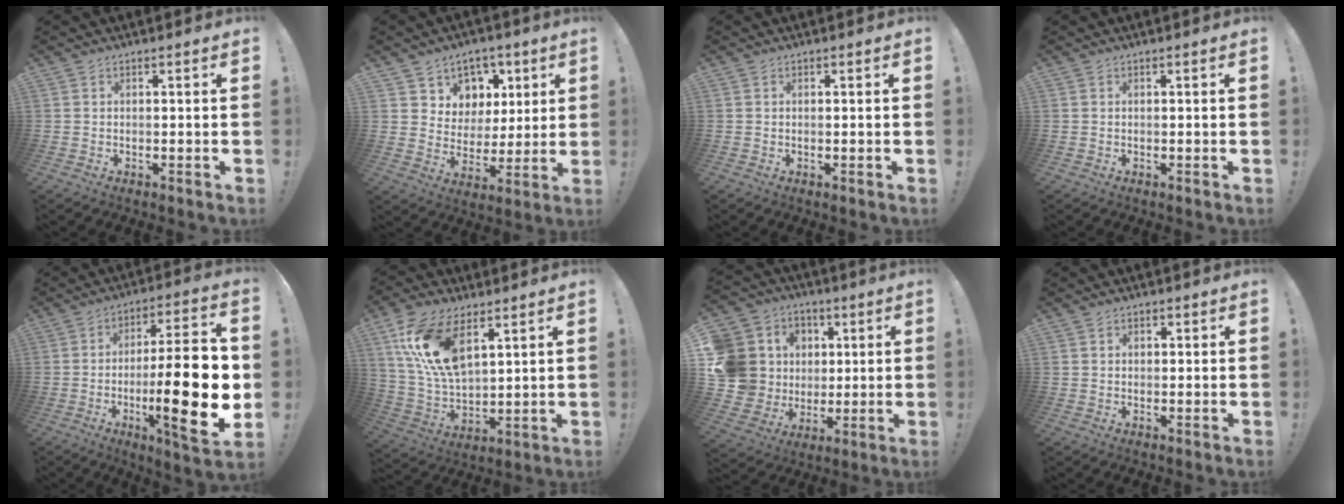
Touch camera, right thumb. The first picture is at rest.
{"total": 8.9, "force": [4.4, 7.7, 0.4], "torque": [-0.008, -0.040, 0.099]}
{"total": 0.0}
{"total": 0.0}
{"total": 24.6, "force": [-3.9, 6.2, 23.5], "torque": [-0.365, 0.010, -0.057]}
{"total": 16.8, "force": [8.4, 8.6, 11.7], "torque": [-0.252, -0.033, 0.154]}
{"total": 16.3, "force": [2.5, 14.9, 6.1], "torque": [-0.130, -0.002, 0.082]}
{"total": 1.0, "force": [0.4, 0.9, 0.3], "torque": [-0.002, 0.001, 0.007]}